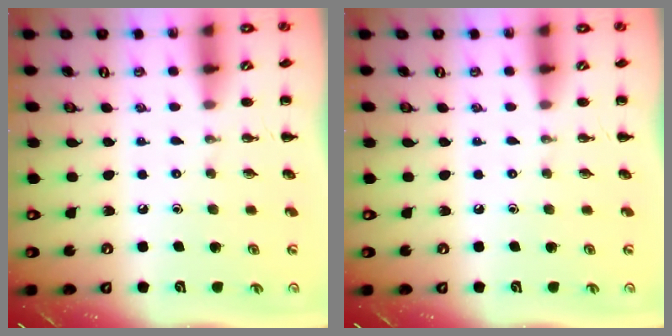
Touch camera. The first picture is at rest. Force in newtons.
{"total": 0.0}